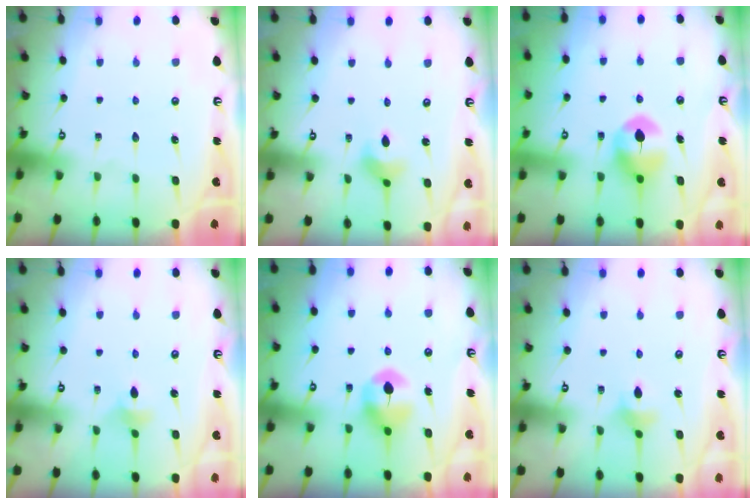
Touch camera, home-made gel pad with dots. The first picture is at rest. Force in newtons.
{"total": 3.8, "press": 3.8, "slide": 0.5}
{"total": 9.0, "press": 8.9, "slide": 0.8}
{"total": 4.2, "press": 4.1, "slide": 0.8}
{"total": 7.3, "press": 7.3, "slide": 0.6}
{"total": 4.8, "press": 4.7, "slide": 0.8}